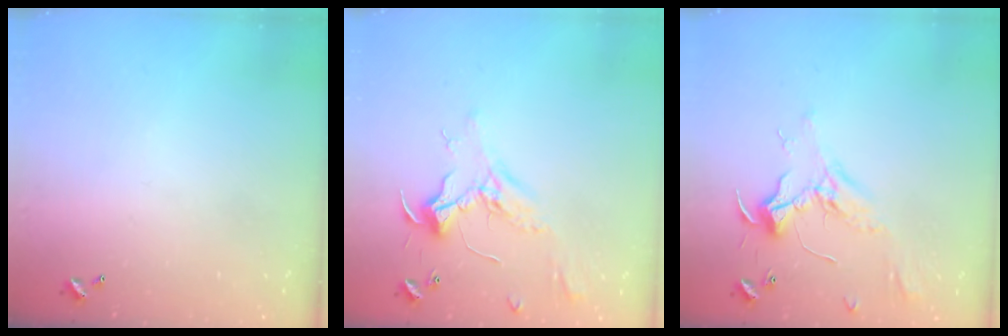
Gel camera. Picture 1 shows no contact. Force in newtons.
{"total": 2.4, "press": 2.3, "slide": 0.8}
{"total": 2.3, "press": 2.2, "slide": 0.7}